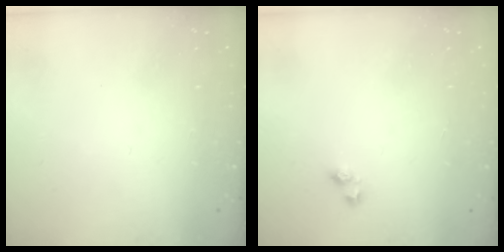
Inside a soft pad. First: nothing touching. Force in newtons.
{"total": 2.4, "press": 2.1, "slide": 1.2}